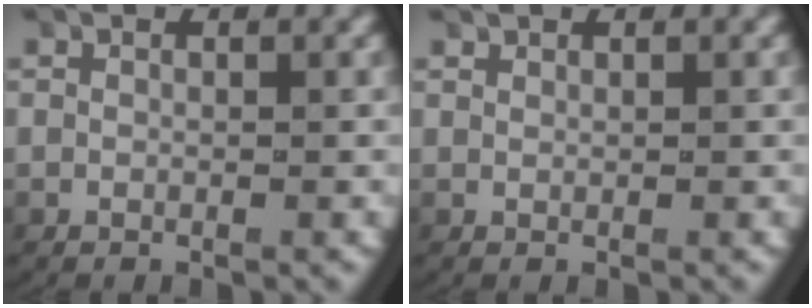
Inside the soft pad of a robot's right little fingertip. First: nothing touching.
{"total": 0.6, "force": [0.6, 0.0, 0.0], "torque": [0.000, 0.001, 0.015]}